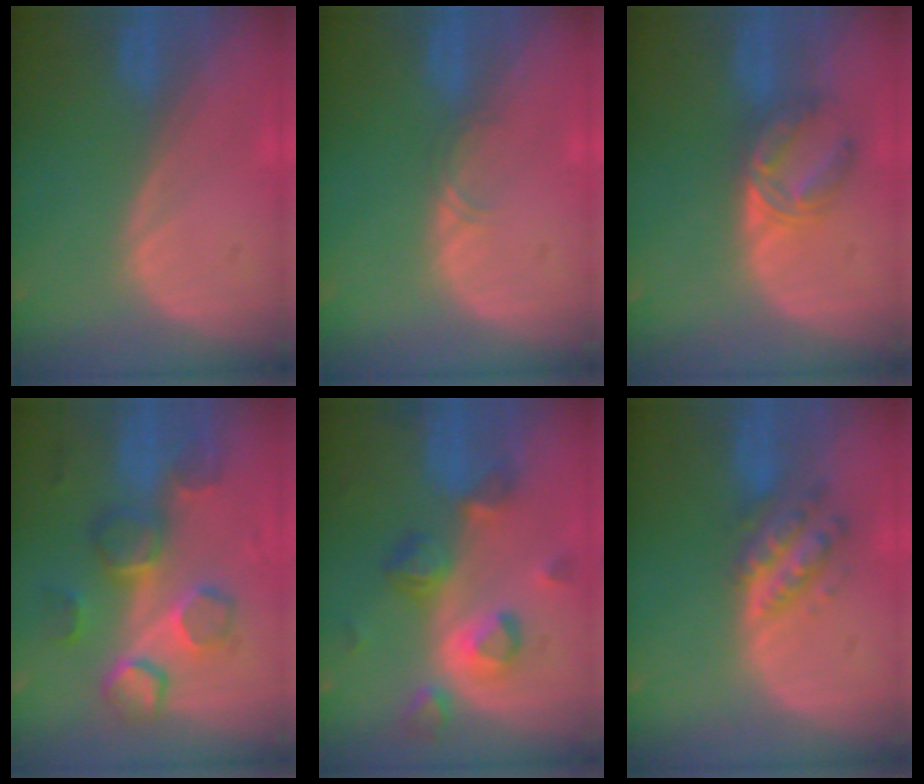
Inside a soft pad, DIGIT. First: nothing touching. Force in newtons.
{"total": 1.1, "press": 1.1, "slide": 0.1}
{"total": 5.5, "press": 5.4, "slide": 1.0}
{"total": 8.7, "press": 8.4, "slide": 2.0}
{"total": 8.0, "press": 7.7, "slide": 2.2}
{"total": 5.5, "press": 5.5, "slide": 0.2}